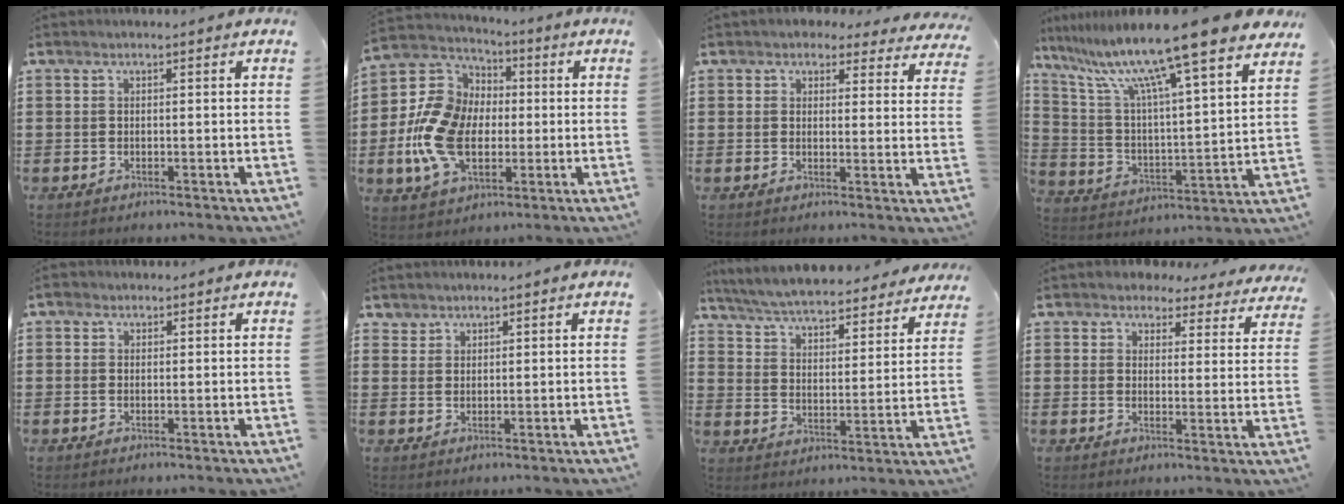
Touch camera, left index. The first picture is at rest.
{"total": 13.2, "force": [-2.4, 9.2, 9.2], "torque": [-0.237, 0.010, -0.052]}
{"total": 3.1, "force": [2.9, 1.0, 0.6], "torque": [-0.016, -0.008, 0.051]}
{"total": 12.7, "force": [10.5, -0.8, 7.2], "torque": [-0.168, -0.075, 0.168]}
{"total": 0.8, "force": [0.1, 0.7, 0.4], "torque": [-0.010, 0.005, 0.001]}
{"total": 1.7, "force": [1.5, 0.7, 0.0], "torque": [-0.003, 0.001, 0.032]}
{"total": 5.7, "force": [5.5, -0.2, 1.3], "torque": [-0.050, -0.039, 0.093]}
{"total": 3.7, "force": [3.5, 1.1, 0.5], "torque": [-0.029, -0.012, 0.062]}